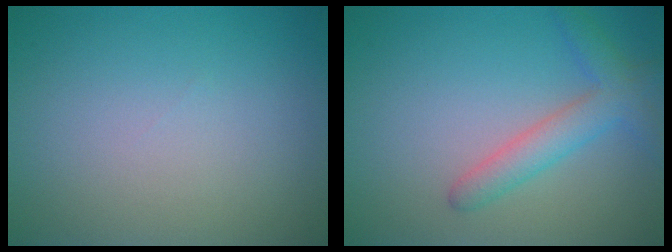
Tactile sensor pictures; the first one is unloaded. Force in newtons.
{"total": 3.3, "press": 3.3, "slide": 0.2}